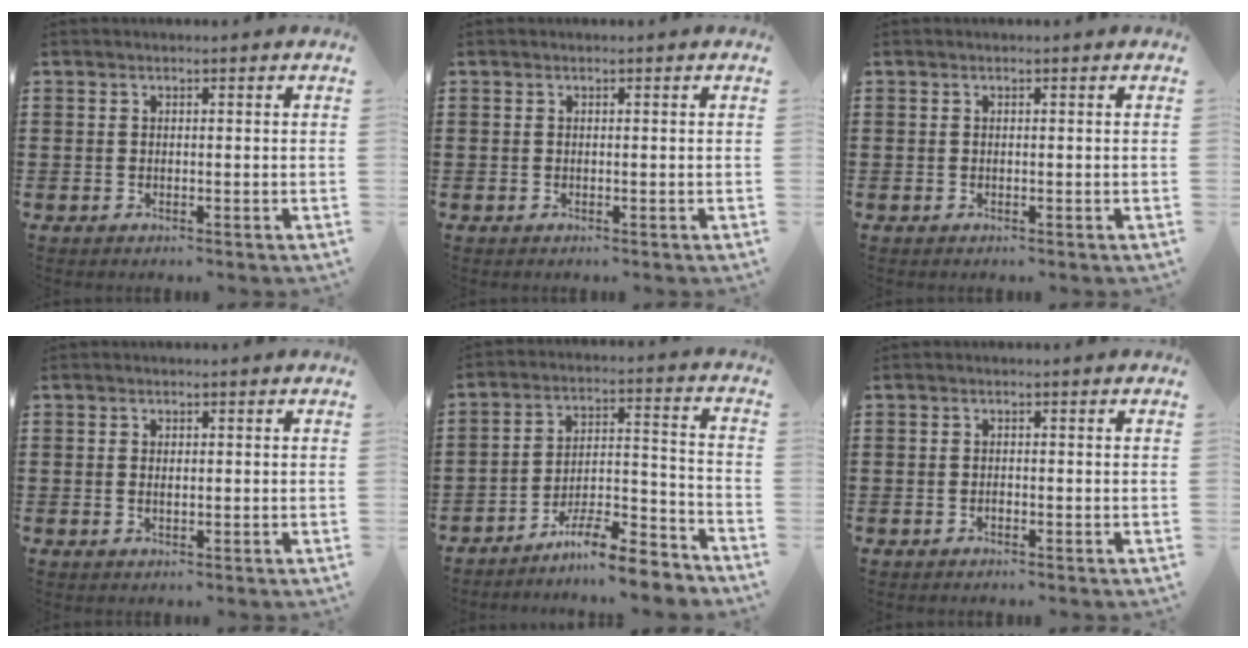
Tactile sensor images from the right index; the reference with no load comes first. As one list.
[{"total": 0.0}, {"total": 0.0}, {"total": 1.0, "force": [0.1, 0.5, 0.8], "torque": [-0.018, 0.003, 0.001]}, {"total": 9.0, "force": [-8.2, 0.9, 3.7], "torque": [-0.053, 0.022, -0.155]}, {"total": 0.6, "force": [-0.4, 0.3, 0.4], "torque": [-0.010, -0.003, -0.006]}]